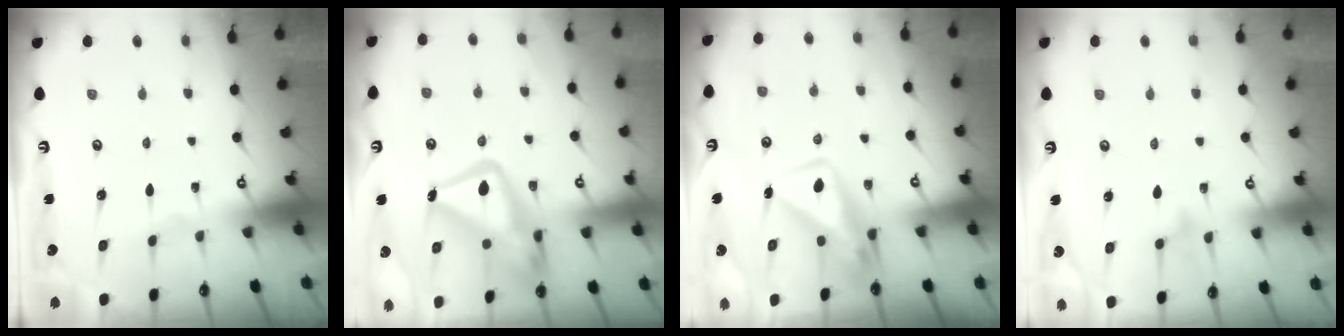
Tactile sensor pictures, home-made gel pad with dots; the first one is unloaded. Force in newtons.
{"total": 18.7, "press": 18.6, "slide": 1.7}
{"total": 7.5, "press": 7.5, "slide": 0.9}
{"total": 8.5, "press": 8.5, "slide": 0.8}